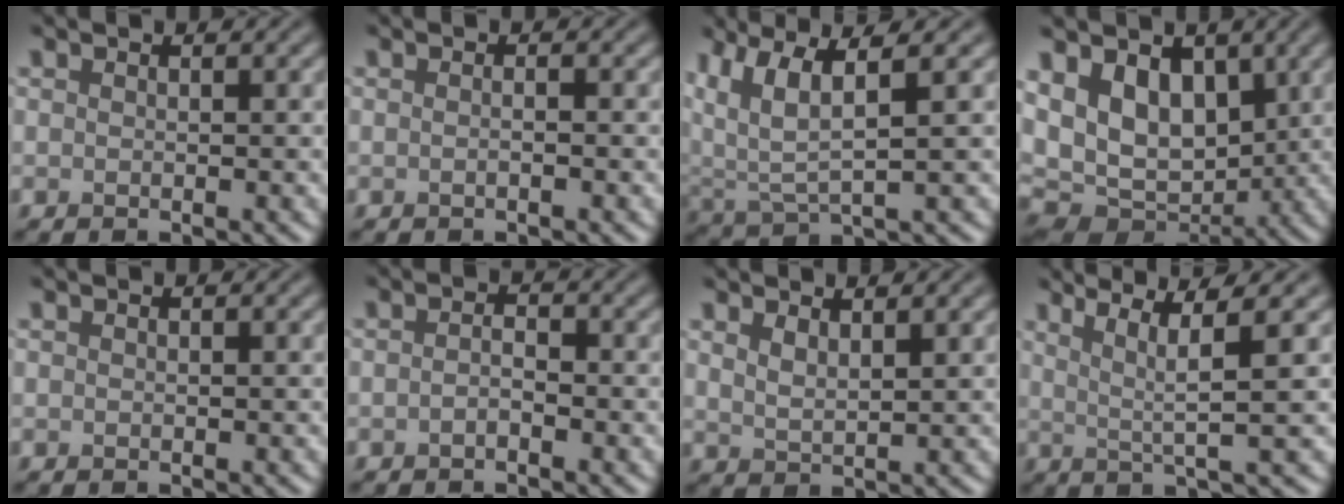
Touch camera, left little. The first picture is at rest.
{"total": 0.7, "force": [-0.1, 0.1, 0.7], "torque": [-0.011, -0.004, -0.005]}
{"total": 5.2, "force": [2.8, 1.6, 4.0], "torque": [-0.097, -0.002, 0.061]}
{"total": 9.1, "force": [2.0, 6.4, 6.1], "torque": [-0.103, -0.010, 0.033]}
{"total": 0.0}
{"total": 1.1, "force": [-0.6, 0.4, 0.8], "torque": [-0.018, 0.002, -0.013]}
{"total": 2.0, "force": [1.5, 0.5, 1.2], "torque": [-0.023, -0.002, 0.030]}
{"total": 4.0, "force": [1.7, 0.3, 3.7], "torque": [-0.068, 0.001, 0.035]}